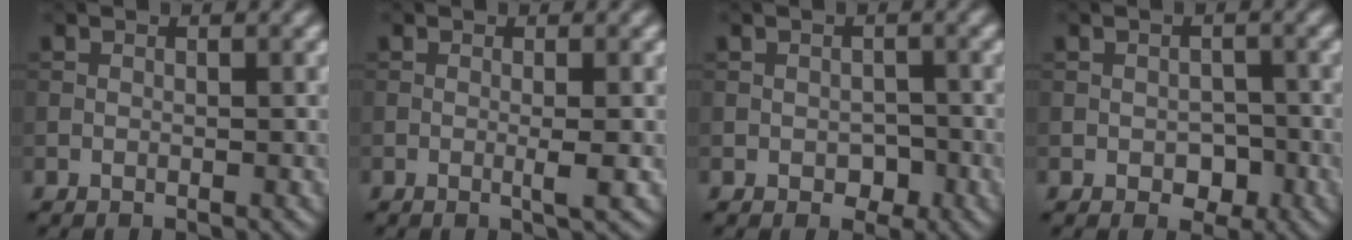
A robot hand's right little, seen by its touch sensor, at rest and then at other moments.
{"total": 1.5, "force": [-0.1, 0.1, 1.5], "torque": [-0.026, -0.003, -0.007]}
{"total": 1.7, "force": [-0.6, 1.2, 1.0], "torque": [-0.016, -0.005, -0.008]}
{"total": 2.2, "force": [-0.7, 1.5, 1.4], "torque": [-0.020, -0.005, -0.010]}